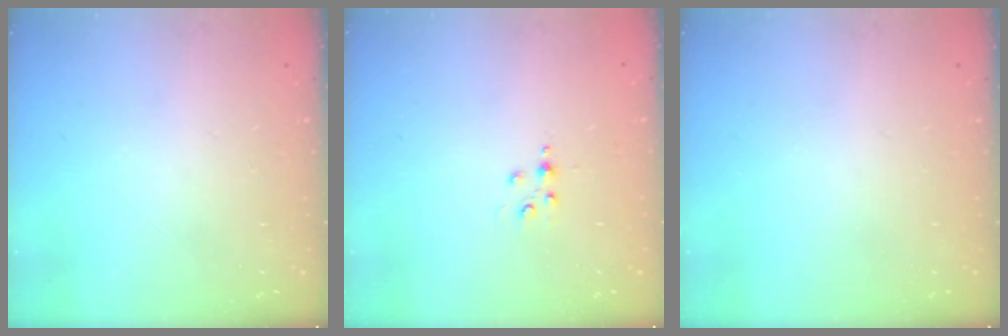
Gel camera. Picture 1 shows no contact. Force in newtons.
{"total": 2.8, "press": 2.8, "slide": 0.4}
{"total": 0.0}